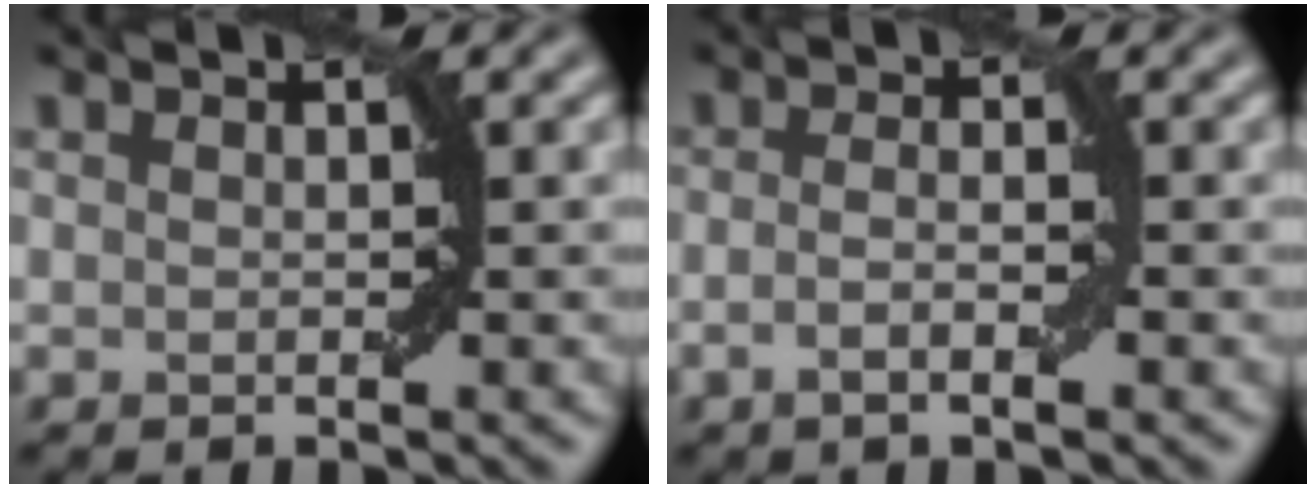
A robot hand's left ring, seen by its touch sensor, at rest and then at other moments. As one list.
[{"total": 2.2, "force": [-0.7, 0.5, 2.0], "torque": [-0.038, -0.001, -0.015]}]